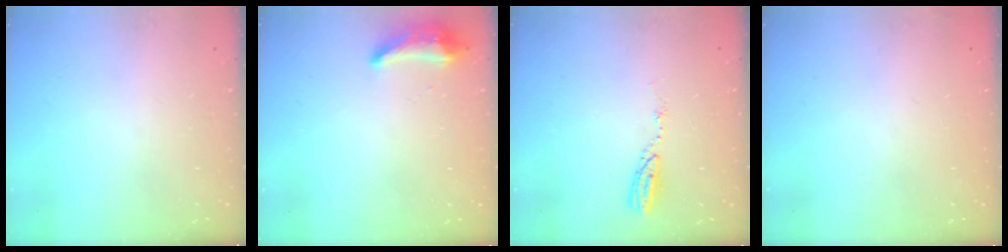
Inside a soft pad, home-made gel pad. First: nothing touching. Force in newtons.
{"total": 9.1, "press": 9.1, "slide": 0.7}
{"total": 5.3, "press": 5.3, "slide": 0.2}
{"total": 2.2, "press": 2.1, "slide": 0.8}